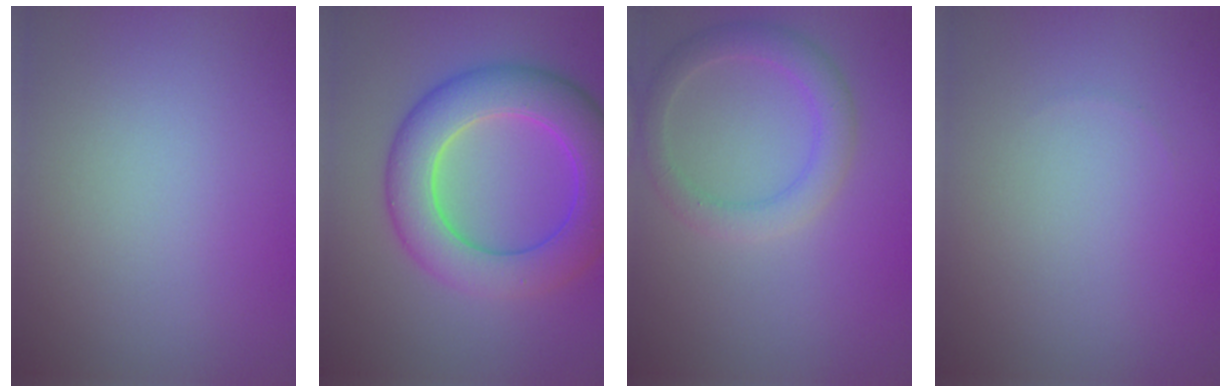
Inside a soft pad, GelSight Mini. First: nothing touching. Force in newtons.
{"total": 8.1, "press": 8.1, "slide": 0.2}
{"total": 3.1, "press": 3.1, "slide": 0.1}
{"total": 0.0}